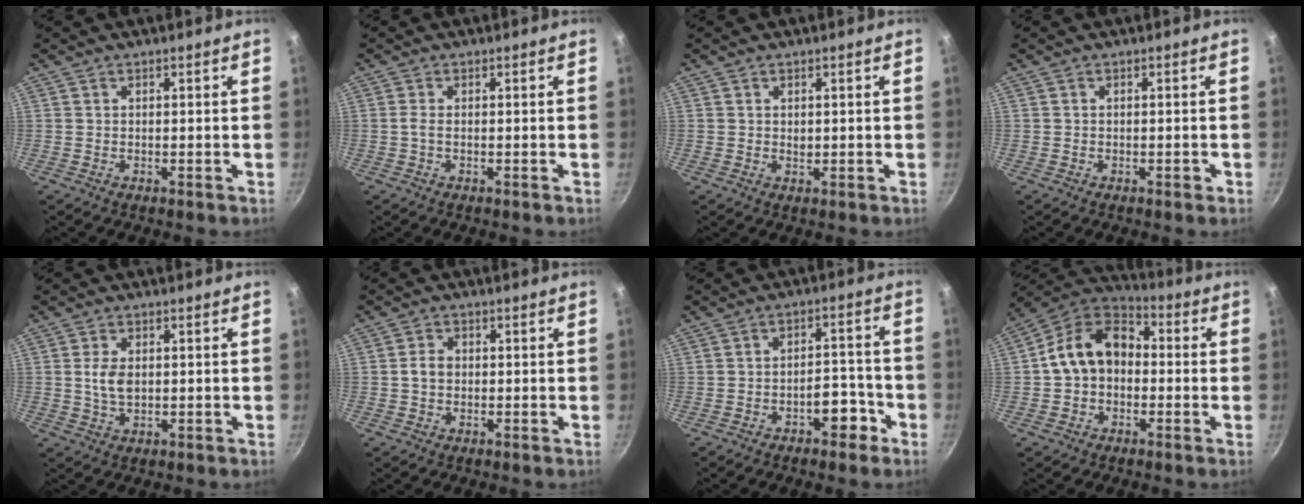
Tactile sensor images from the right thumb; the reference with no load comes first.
{"total": 1.2, "force": [-0.2, 0.4, 1.1], "torque": [-0.026, 0.001, -0.005]}
{"total": 0.9, "force": [0.3, 0.6, 0.5], "torque": [-0.005, -0.002, 0.005]}
{"total": 0.8, "force": [-0.4, 0.4, 0.5], "torque": [-0.006, 0.005, -0.004]}
{"total": 4.4, "force": [0.4, 2.6, 3.5], "torque": [-0.063, -0.002, 0.008]}
{"total": 2.9, "force": [-0.1, 2.2, 1.8], "torque": [-0.026, 0.011, -0.005]}
{"total": 6.0, "force": [-3.3, 3.1, 3.9], "torque": [-0.025, 0.039, -0.040]}
{"total": 13.2, "force": [-0.2, 9.9, 8.8], "torque": [-0.118, 0.044, -0.023]}